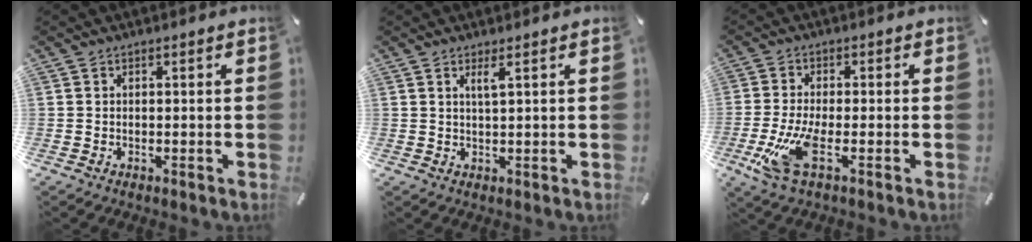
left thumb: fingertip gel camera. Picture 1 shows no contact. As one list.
[{"total": 2.3, "force": [1.2, 0.0, 2.0], "torque": [-0.042, -0.002, 0.020]}, {"total": 10.4, "force": [-3.2, 3.8, 9.1], "torque": [-0.194, -0.013, -0.053]}]